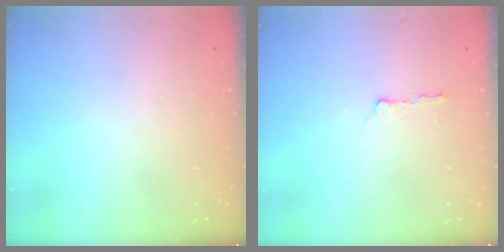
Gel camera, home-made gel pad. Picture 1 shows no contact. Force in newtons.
{"total": 2.4, "press": 2.3, "slide": 0.4}